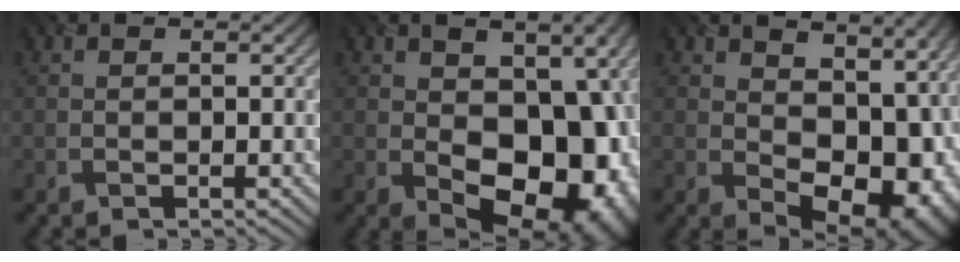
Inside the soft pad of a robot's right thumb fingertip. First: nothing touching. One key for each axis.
{"total": 16.4, "fx": -2.1, "fy": 10.5, "fz": 12.4, "tx": -0.149, "ty": -0.040, "tz": -0.007}
{"total": 12.1, "fx": 1.2, "fy": 8.1, "fz": 8.9, "tx": -0.107, "ty": -0.031, "tz": 0.044}